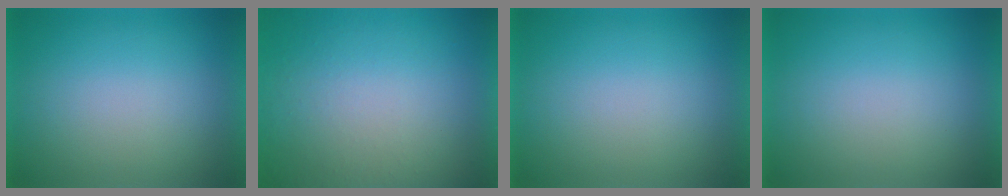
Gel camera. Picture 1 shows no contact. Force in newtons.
{"total": 9.8}
{"total": 0.0}
{"total": 0.0}